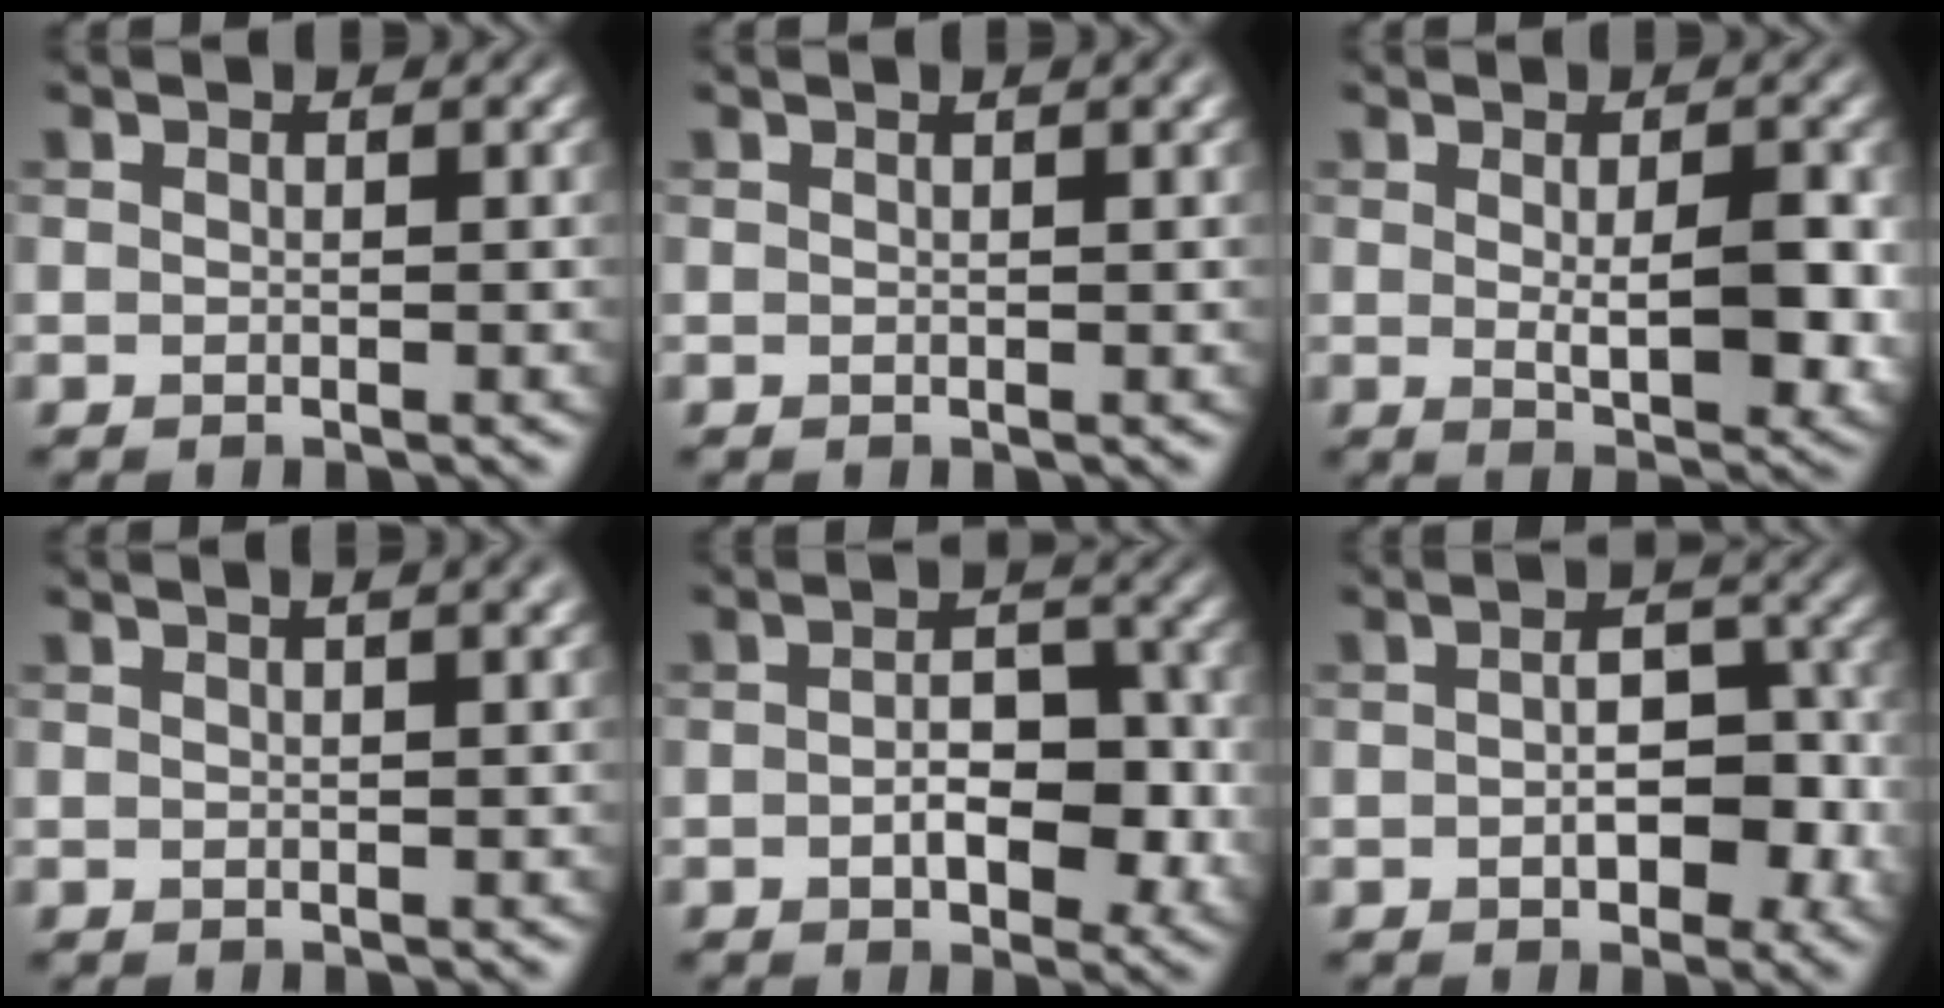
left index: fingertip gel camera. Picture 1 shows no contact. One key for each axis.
{"total": 1.5, "fx": 0.8, "fy": 0.5, "fz": 1.2, "tx": -0.011, "ty": 0.006, "tz": 0.008}
{"total": 6.3, "fx": 0.0, "fy": 2.5, "fz": 5.8, "tx": -0.081, "ty": -0.015, "tz": 0.011}
{"total": 3.4, "fx": 1.7, "fy": 1.3, "fz": 2.6, "tx": -0.014, "ty": 0.012, "tz": 0.006}
{"total": 5.0, "fx": -0.8, "fy": 2.8, "fz": 4.1, "tx": -0.058, "ty": -0.004, "tz": -0.011}
{"total": 5.1, "fx": -1.0, "fy": 2.9, "fz": 4.1, "tx": -0.054, "ty": -0.002, "tz": -0.014}